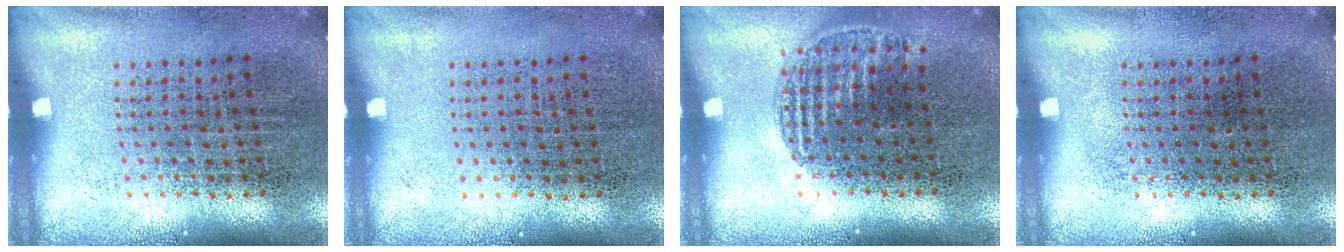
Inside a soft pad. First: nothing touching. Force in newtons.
{"total": 0.0}
{"total": 0.9, "press": 0.8, "slide": 0.5}
{"total": 0.0}